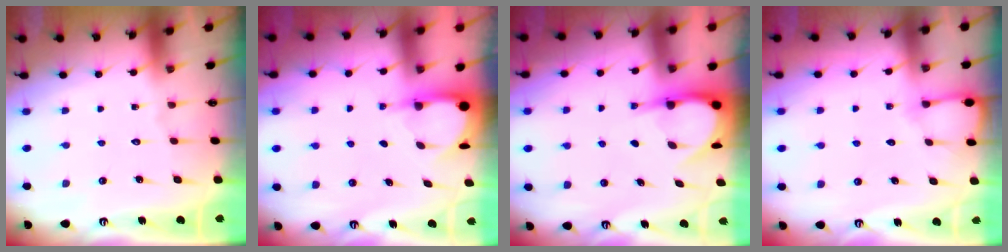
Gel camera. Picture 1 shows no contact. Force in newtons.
{"total": 3.9, "press": 3.9, "slide": 0.4}
{"total": 6.4, "press": 6.4, "slide": 0.6}
{"total": 5.2, "press": 5.1, "slide": 0.7}